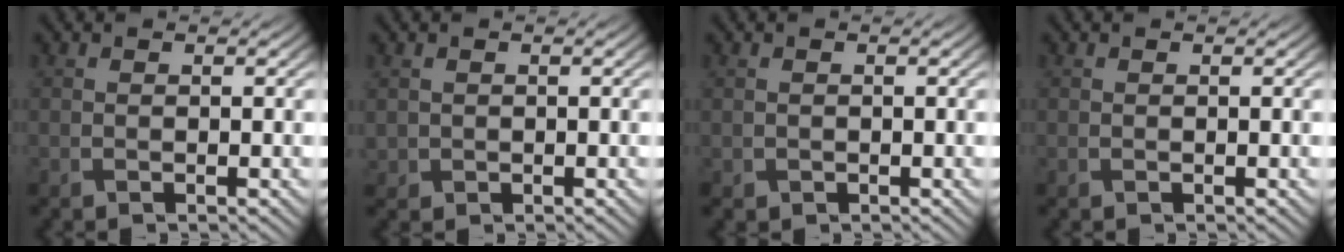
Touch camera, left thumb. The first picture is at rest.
{"total": 0.8, "force": [0.3, 0.7, -0.1], "torque": [-0.004, -0.005, 0.007]}
{"total": 0.7, "force": [-0.2, 0.7, 0.1], "torque": [-0.004, -0.007, -0.002]}
{"total": 0.0}